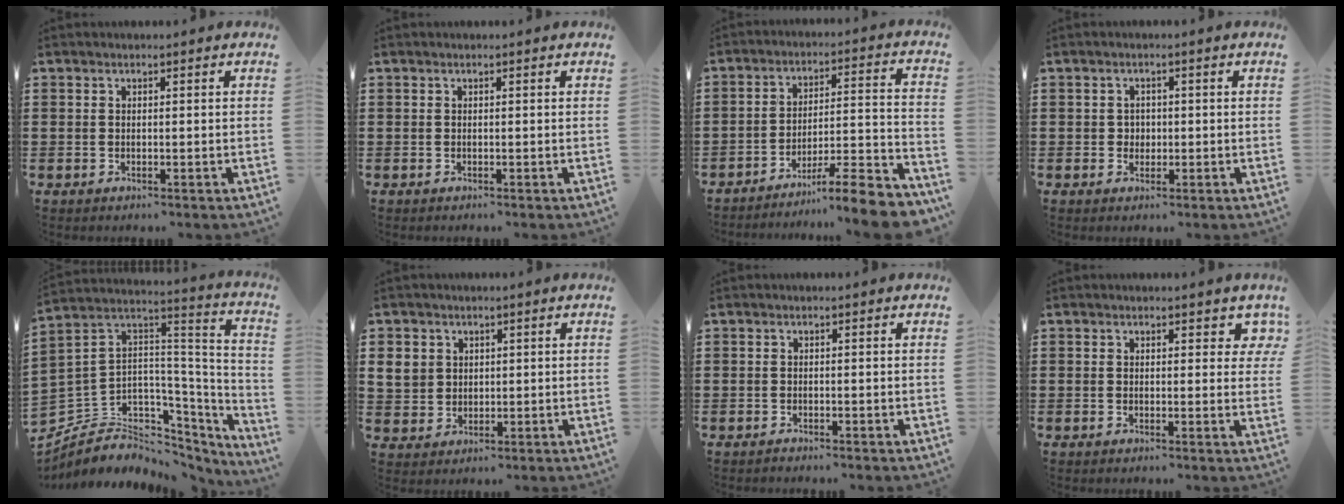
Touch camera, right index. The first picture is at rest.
{"total": 0.0}
{"total": 8.5, "force": [-7.2, 0.3, 4.4], "torque": [-0.060, 0.002, -0.141]}
{"total": 1.6, "force": [0.1, 1.6, 0.5], "torque": [-0.014, 0.007, 0.000]}
{"total": 4.5, "force": [-1.9, 3.9, 0.9], "torque": [-0.046, -0.034, -0.032]}
{"total": 4.2, "force": [1.6, 3.8, 0.9], "torque": [-0.042, 0.012, 0.028]}
{"total": 0.5, "force": [-0.5, 0.0, 0.1], "torque": [-0.003, -0.002, -0.011]}
{"total": 2.5, "force": [1.6, 1.5, 1.2], "torque": [-0.006, 0.002, 0.025]}